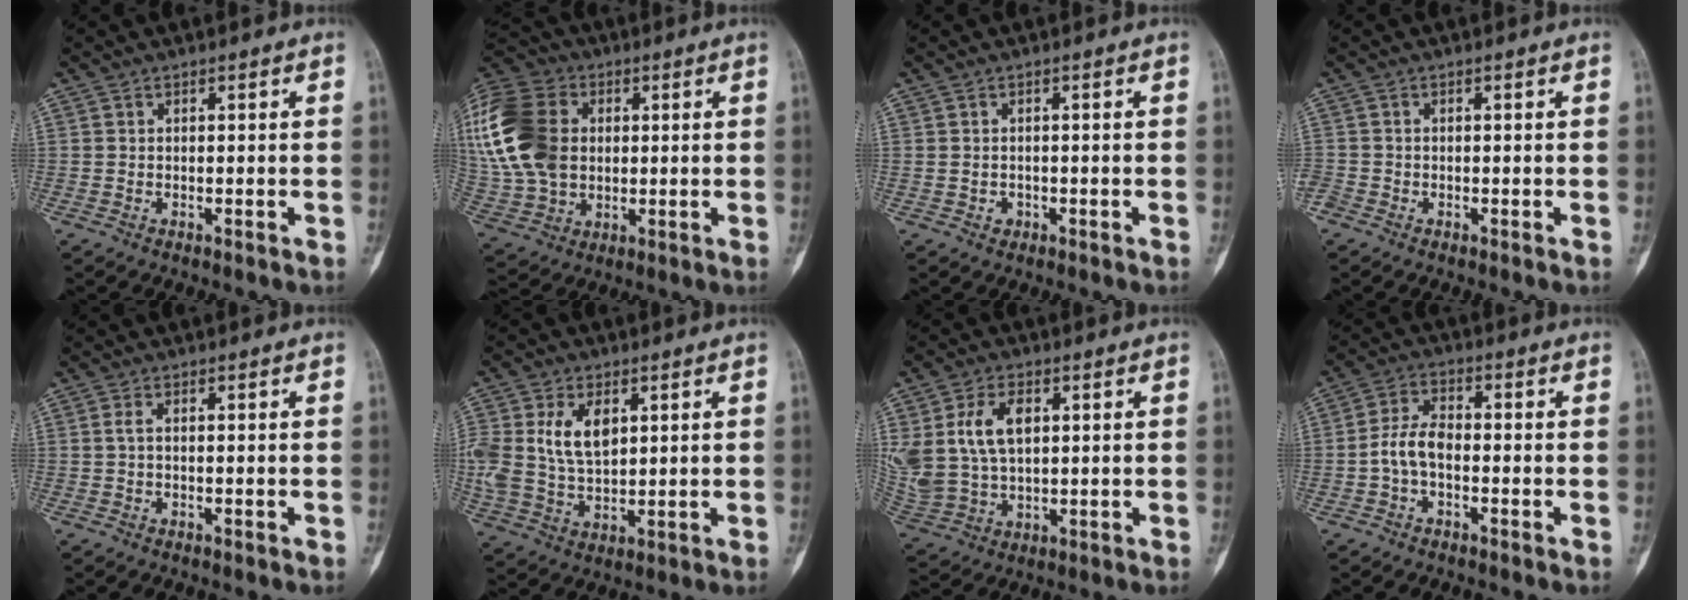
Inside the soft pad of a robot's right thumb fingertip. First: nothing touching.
{"total": 24.7, "force": [4.0, 18.4, 15.9], "torque": [-0.365, 0.026, 0.086]}
{"total": 1.2, "force": [-0.3, 1.1, 0.4], "torque": [-0.003, 0.006, 0.000]}
{"total": 1.9, "force": [-1.0, 1.2, 1.0], "torque": [-0.030, -0.004, -0.023]}
{"total": 1.1, "force": [0.0, 0.4, 1.0], "torque": [-0.024, 0.000, -0.002]}
{"total": 12.4, "force": [3.3, 7.7, 9.1], "torque": [-0.183, -0.004, 0.073]}
{"total": 14.3, "force": [3.7, 9.1, 10.4], "torque": [-0.220, -0.004, 0.085]}
{"total": 5.8, "force": [-1.4, 3.3, 4.6], "torque": [-0.089, 0.022, -0.035]}